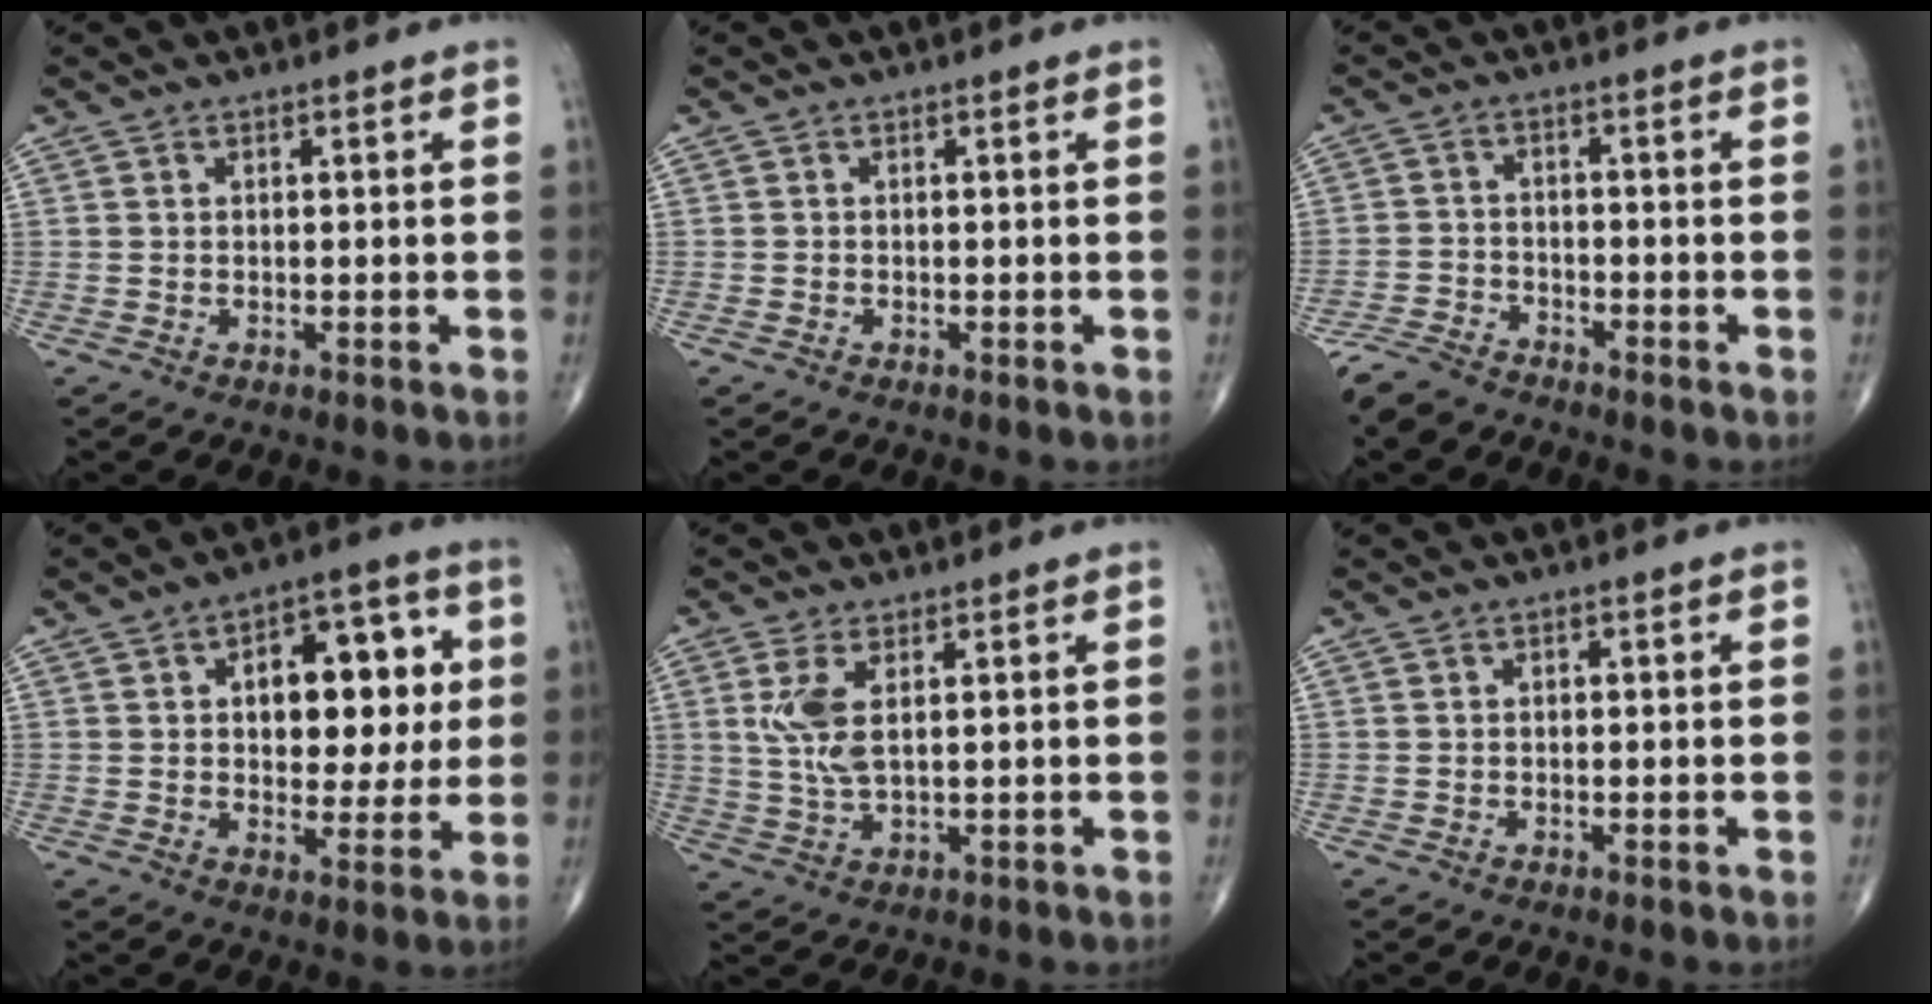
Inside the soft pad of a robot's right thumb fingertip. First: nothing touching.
{"total": 0.0}
{"total": 6.1, "force": [-5.4, 2.4, 1.6], "torque": [-0.038, 0.009, -0.106]}
{"total": 15.4, "force": [2.7, 8.9, 12.3], "torque": [-0.118, 0.011, 0.038]}
{"total": 6.1, "force": [1.6, 2.4, 5.3], "torque": [-0.125, -0.006, 0.040]}
{"total": 0.0}